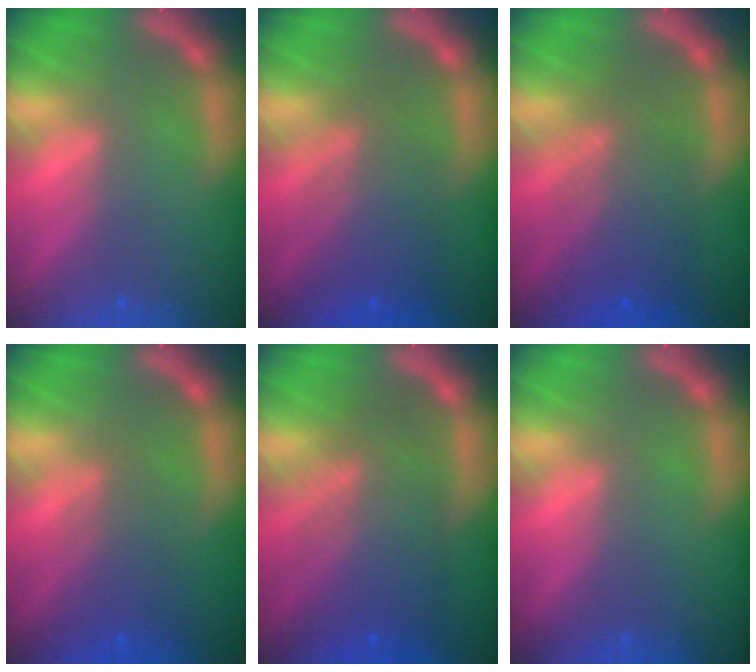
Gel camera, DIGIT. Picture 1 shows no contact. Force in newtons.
{"total": 5.6}
{"total": 6.1}
{"total": 3.6}
{"total": 7.6}
{"total": 0.0}